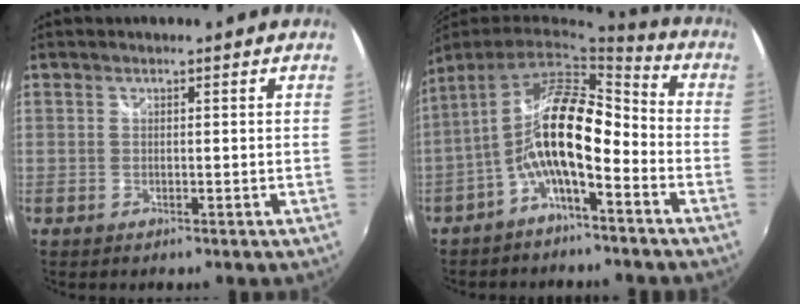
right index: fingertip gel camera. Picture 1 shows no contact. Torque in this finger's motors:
{"motor_torque": [1.40, -0.74, 1.05, 0.21]}